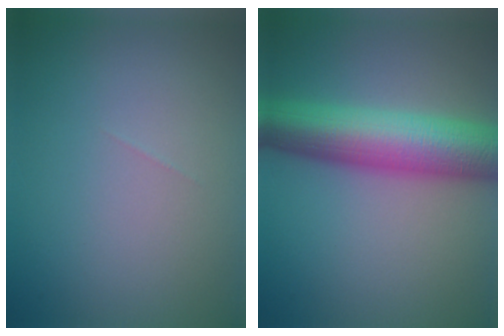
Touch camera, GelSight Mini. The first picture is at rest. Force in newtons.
{"total": 9.6, "press": 9.6, "slide": 0.1}